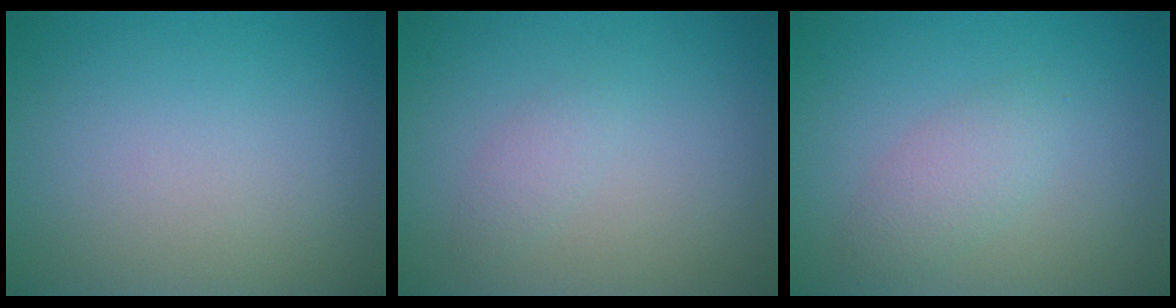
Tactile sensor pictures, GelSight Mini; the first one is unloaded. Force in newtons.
{"total": 1.1, "press": 1.1, "slide": 0.0}
{"total": 2.2, "press": 2.2, "slide": 0.2}